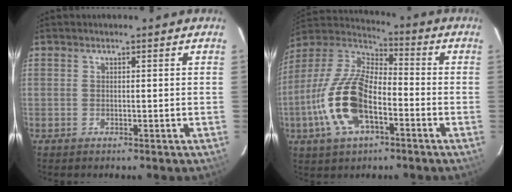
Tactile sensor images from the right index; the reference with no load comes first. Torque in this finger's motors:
{"motor_torque": [2.14, 0.00, 1.05, 0.21]}